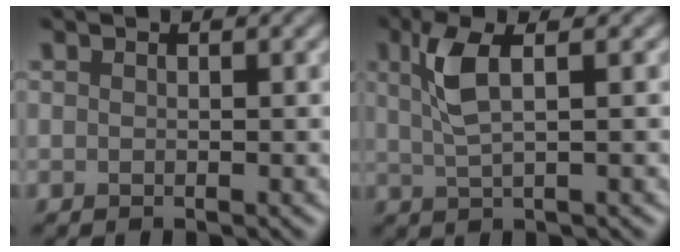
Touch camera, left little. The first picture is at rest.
{"total": 3.7, "force": [1.2, 1.0, 3.3], "torque": [-0.074, 0.003, 0.027]}